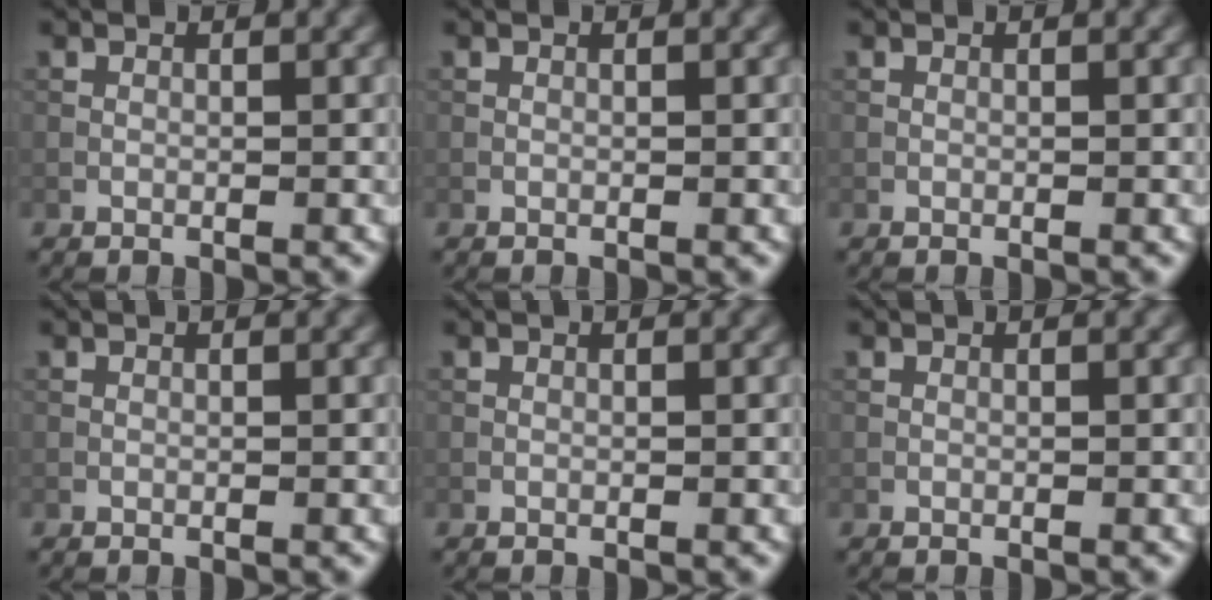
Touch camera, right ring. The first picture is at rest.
{"total": 0.0}
{"total": 0.0}
{"total": 0.0}
{"total": 0.0}
{"total": 0.0}